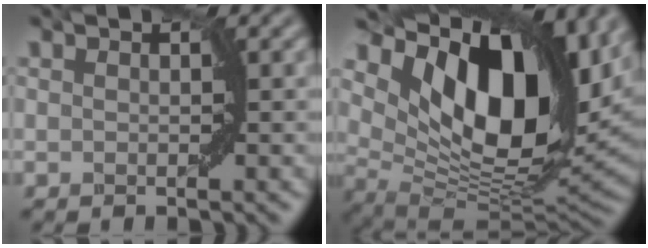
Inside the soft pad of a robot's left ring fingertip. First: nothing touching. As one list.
[{"total": 15.7, "force": [6.5, 8.1, 11.7], "torque": [-0.186, 0.008, 0.108]}]